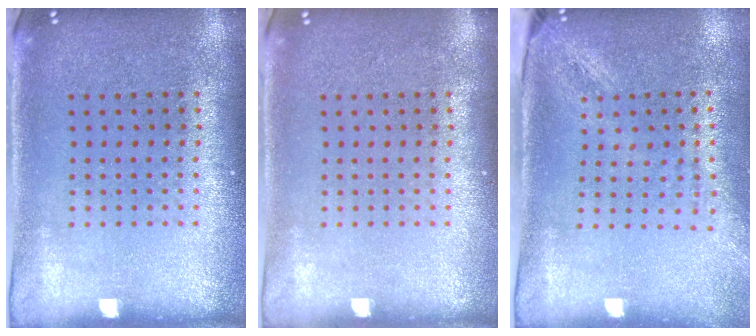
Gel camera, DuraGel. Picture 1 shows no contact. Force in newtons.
{"total": 0.0}
{"total": 2.0, "press": 1.6, "slide": 1.3}